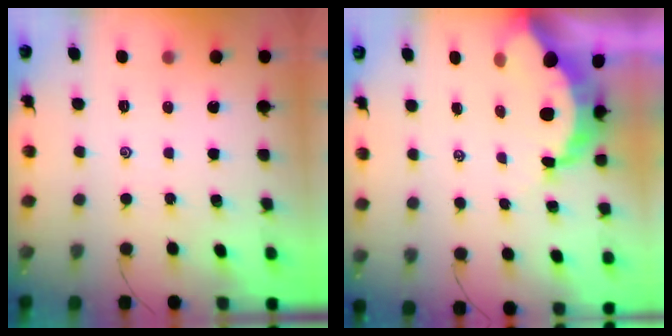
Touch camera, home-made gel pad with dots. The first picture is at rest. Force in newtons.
{"total": 9.5, "press": 9.5, "slide": 0.8}